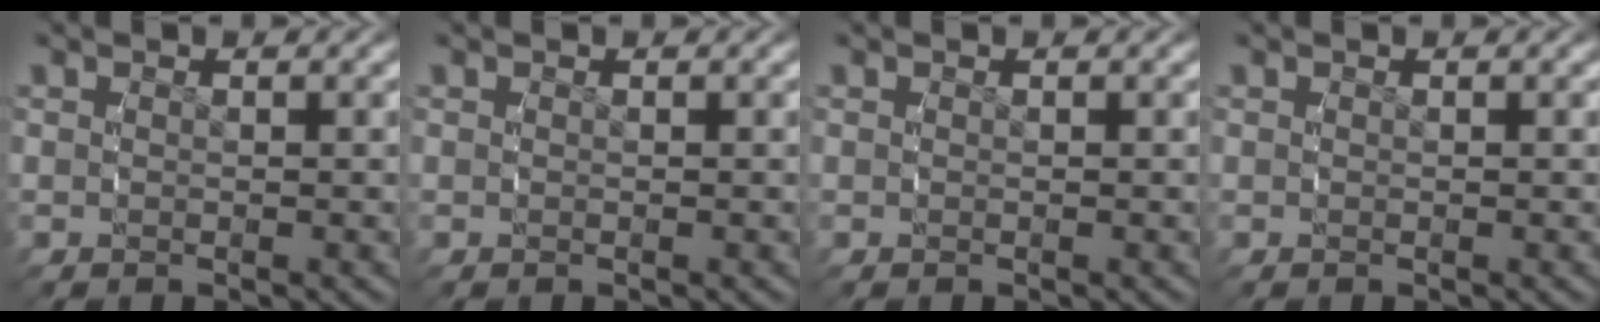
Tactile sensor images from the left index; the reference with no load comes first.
{"total": 0.0}
{"total": 0.0}
{"total": 0.0}